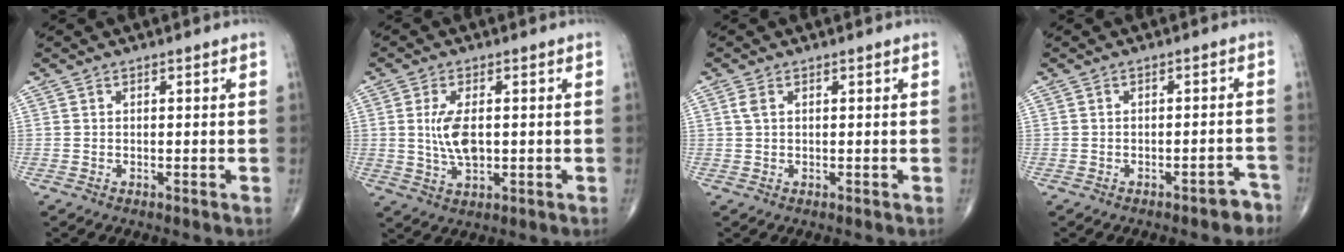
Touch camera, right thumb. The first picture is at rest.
{"total": 6.5, "force": [0.5, 3.1, 5.7], "torque": [-0.115, -0.008, 0.011]}
{"total": 1.4, "force": [0.5, 0.7, 1.1], "torque": [-0.032, 0.010, 0.014]}
{"total": 3.1, "force": [-2.5, 1.1, 1.3], "torque": [-0.004, 0.027, -0.029]}